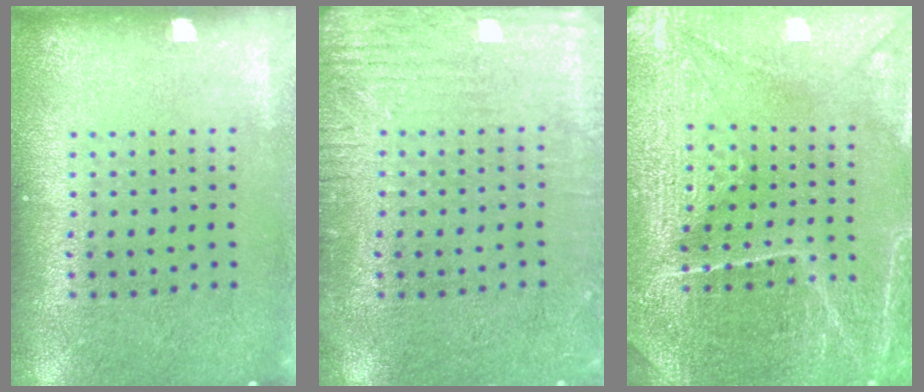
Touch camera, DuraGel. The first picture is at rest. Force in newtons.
{"total": 3.0, "press": 3.0, "slide": 0.3}
{"total": 4.3, "press": 4.2, "slide": 1.1}